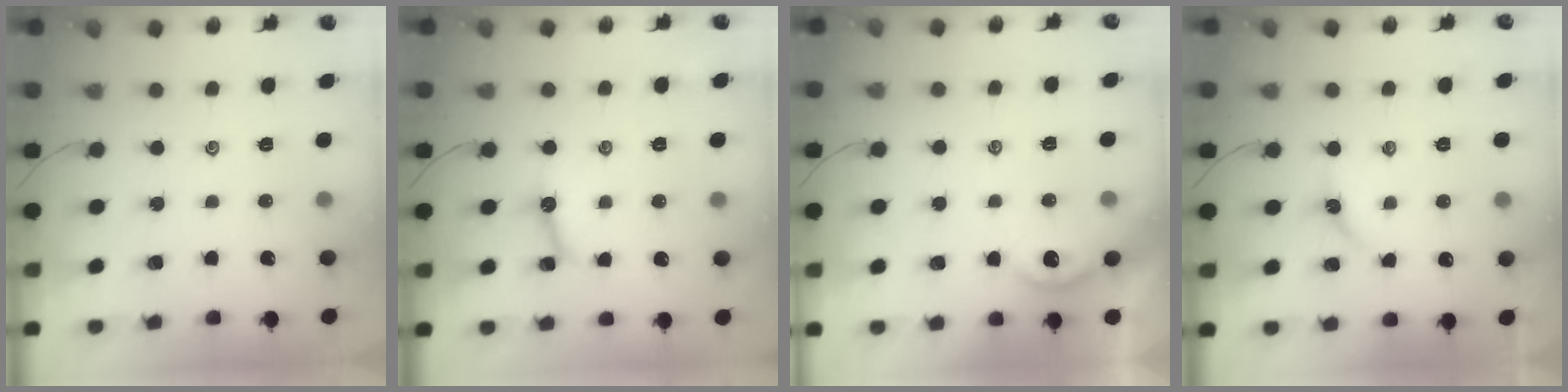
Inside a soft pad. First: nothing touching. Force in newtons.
{"total": 7.2, "press": 7.2, "slide": 0.2}
{"total": 2.0, "press": 1.9, "slide": 0.5}
{"total": 4.0, "press": 4.0, "slide": 0.5}